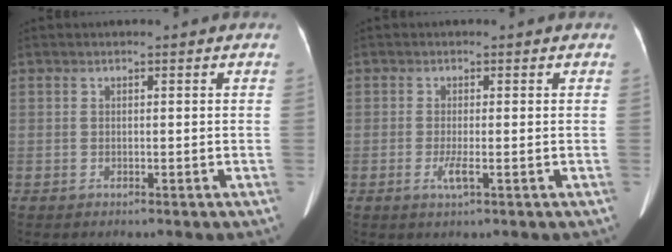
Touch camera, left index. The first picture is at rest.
{"total": 1.8, "force": [-0.6, 0.0, 1.7], "torque": [-0.035, -0.005, -0.011]}